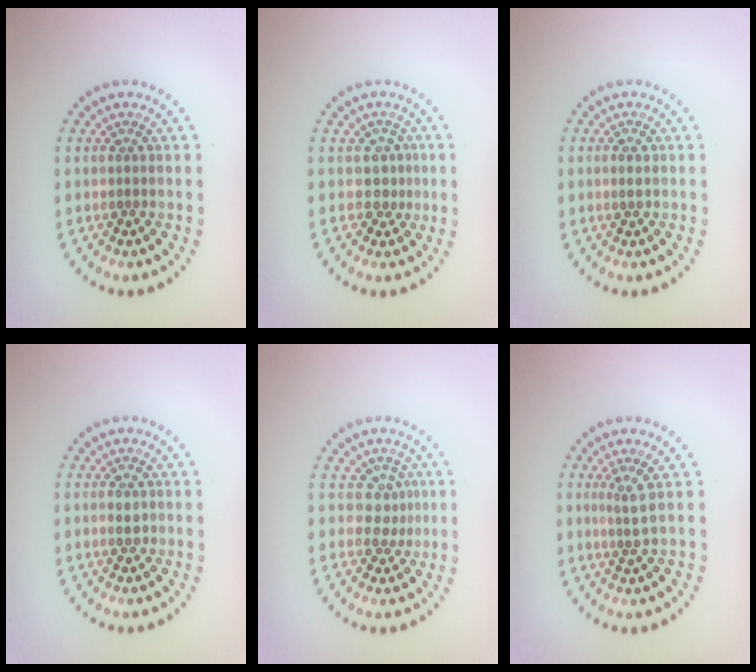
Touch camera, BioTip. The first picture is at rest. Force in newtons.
{"total": 2.1, "press": 1.5, "slide": 1.4}
{"total": 0.8, "press": 0.8, "slide": 0.1}
{"total": 1.0, "press": 1.0, "slide": 0.2}
{"total": 1.8, "press": 1.3, "slide": 1.3}
{"total": 1.7, "press": 1.1, "slide": 1.3}